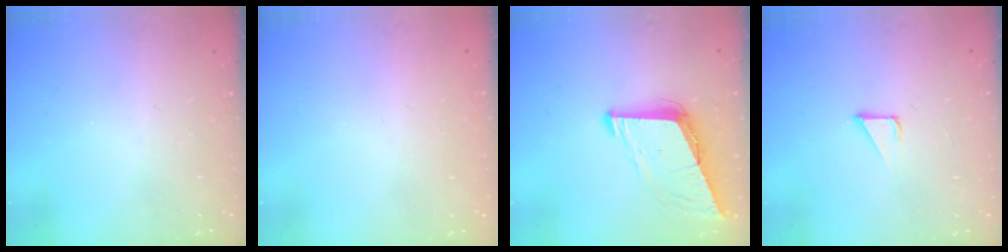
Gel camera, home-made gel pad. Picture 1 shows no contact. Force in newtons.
{"total": 1.6, "press": 1.6, "slide": 0.1}
{"total": 8.9, "press": 8.2, "slide": 3.5}
{"total": 2.1, "press": 2.1, "slide": 0.1}